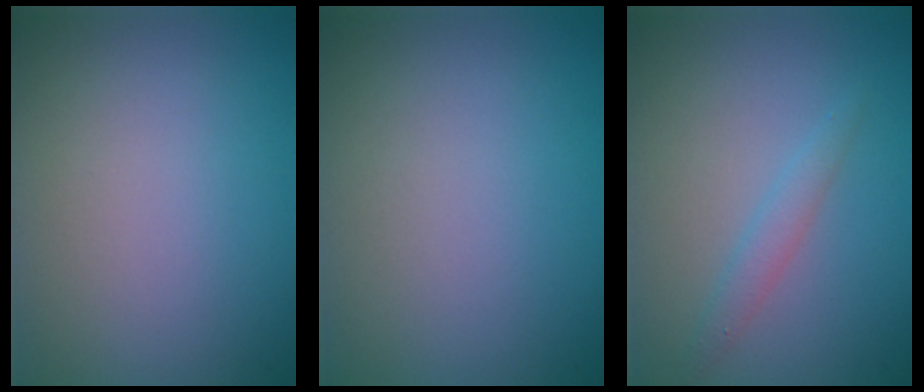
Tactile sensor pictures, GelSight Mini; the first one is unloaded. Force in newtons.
{"total": 0.0}
{"total": 1.4, "press": 1.4, "slide": 0.1}